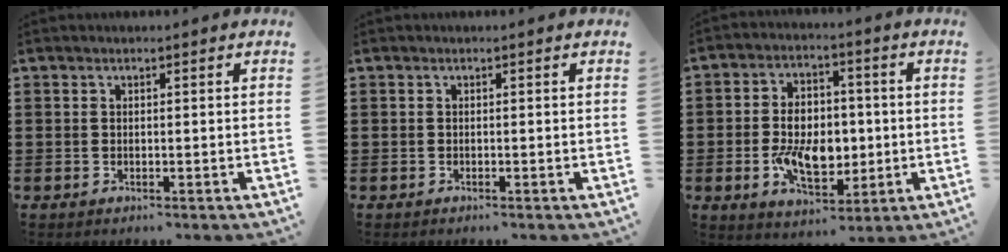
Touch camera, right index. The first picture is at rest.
{"total": 0.0}
{"total": 9.2, "force": [-1.1, 5.7, 7.2], "torque": [-0.136, 0.003, -0.024]}